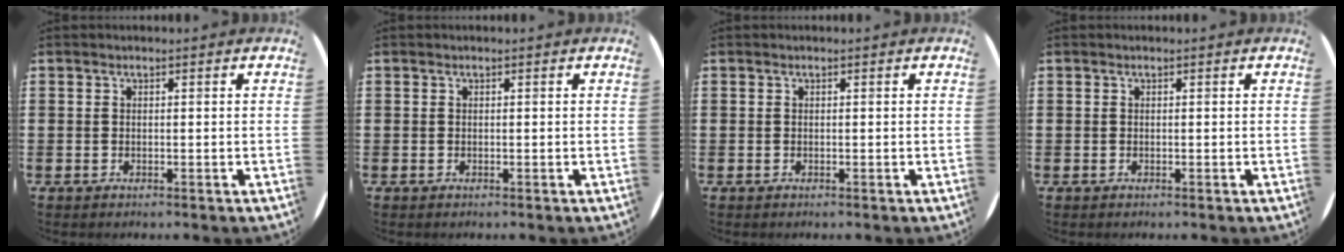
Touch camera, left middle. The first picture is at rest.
{"total": 0.0}
{"total": 0.0}
{"total": 0.0}